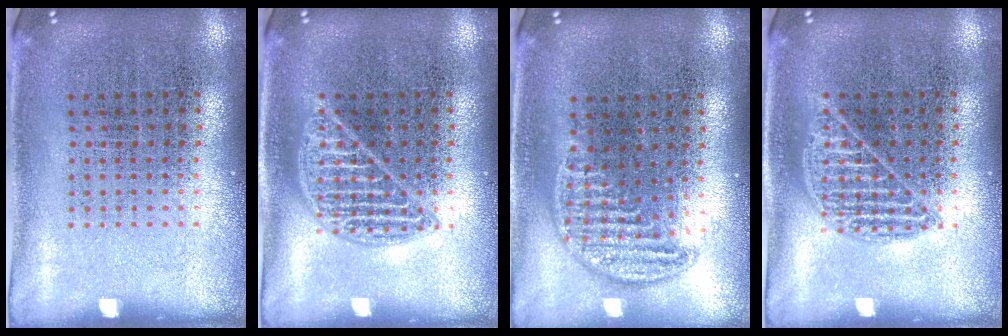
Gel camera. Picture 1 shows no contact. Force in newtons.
{"total": 2.0, "press": 2.0, "slide": 0.2}
{"total": 0.8, "press": 0.8, "slide": 0.1}
{"total": 0.9, "press": 0.9, "slide": 0.0}